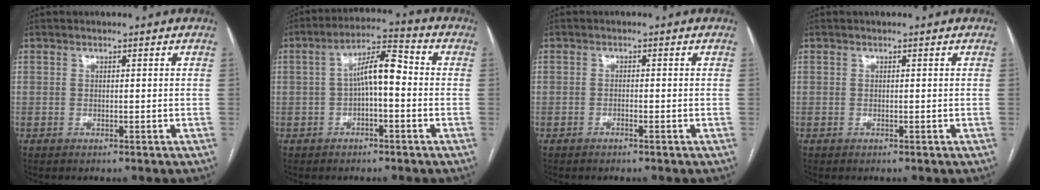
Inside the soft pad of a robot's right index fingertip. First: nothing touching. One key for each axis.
{"total": 7.5, "fx": -0.1, "fy": 2.0, "fz": 7.2, "tx": -0.127, "ty": 0.031, "tz": -0.004}
{"total": 0.8, "fx": -0.6, "fy": -0.1, "fz": 0.5, "tx": -0.011, "ty": 0.002, "tz": -0.011}
{"total": 0.0}